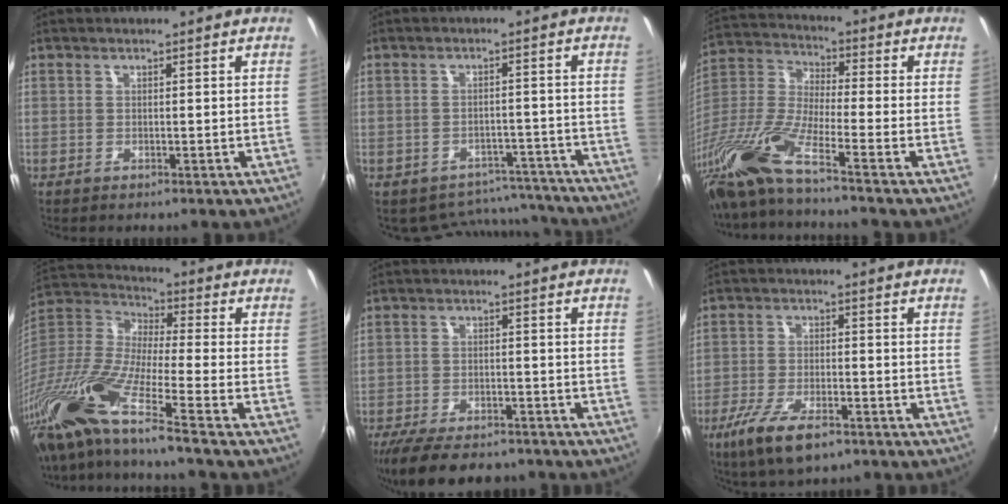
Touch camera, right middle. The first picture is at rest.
{"total": 10.4, "force": [-9.1, 4.9, 1.4], "torque": [-0.028, 0.024, -0.102]}
{"total": 14.4, "force": [-10.7, -0.5, 9.6], "torque": [-0.195, -0.030, -0.221]}
{"total": 19.4, "force": [-14.6, -0.4, 12.7], "torque": [-0.240, -0.044, -0.292]}
{"total": 13.3, "force": [-10.5, 4.8, 6.4], "torque": [-0.142, -0.031, -0.168]}
{"total": 10.2, "force": [-6.5, 3.5, 7.1], "torque": [-0.164, -0.031, -0.119]}